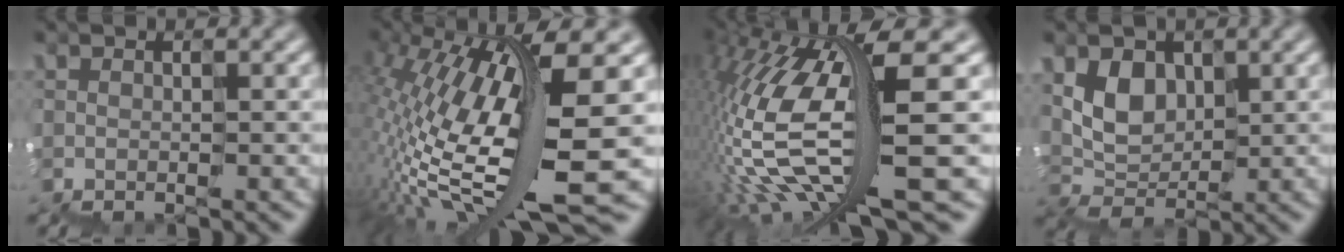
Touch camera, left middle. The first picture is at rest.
{"total": 12.7, "force": [0.2, 3.4, 12.2], "torque": [-0.244, 0.002, 0.015]}
{"total": 11.5, "force": [-1.3, 3.0, 11.0], "torque": [-0.246, 0.001, -0.004]}
{"total": 3.1, "force": [1.7, 2.5, 0.8], "torque": [-0.018, 0.003, 0.030]}